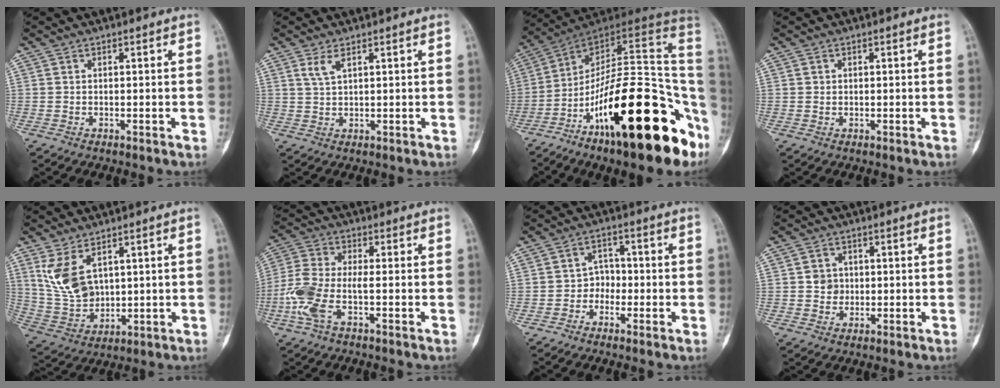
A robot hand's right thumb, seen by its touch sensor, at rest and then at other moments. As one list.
[{"total": 2.6, "force": [1.5, 0.8, 2.0], "torque": [-0.046, -0.003, 0.037]}, {"total": 30.0, "force": [-11.1, 10.1, 25.9], "torque": [-0.314, 0.065, -0.175]}, {"total": 0.7, "force": [0.2, 0.6, 0.1], "torque": [0.007, 0.004, 0.004]}, {"total": 9.7, "force": [4.0, 5.8, 6.6], "torque": [-0.119, -0.015, 0.098]}, {"total": 8.9, "force": [-2.8, 3.0, 7.9], "torque": [-0.198, 0.017, -0.062]}, {"total": 3.7, "force": [-1.5, 3.1, 1.3], "torque": [0.010, 0.018, -0.040]}, {"total": 3.5, "force": [0.2, 3.3, 1.1], "torque": [0.008, 0.008, 0.003]}]